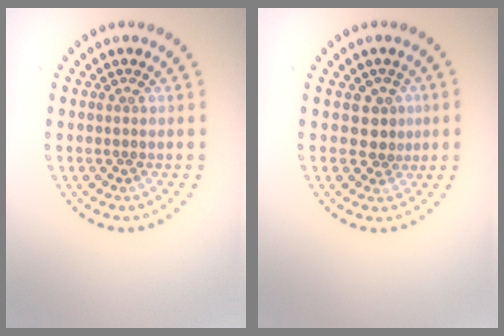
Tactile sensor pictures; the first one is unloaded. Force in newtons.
{"total": 1.8, "press": 1.5, "slide": 1.0}